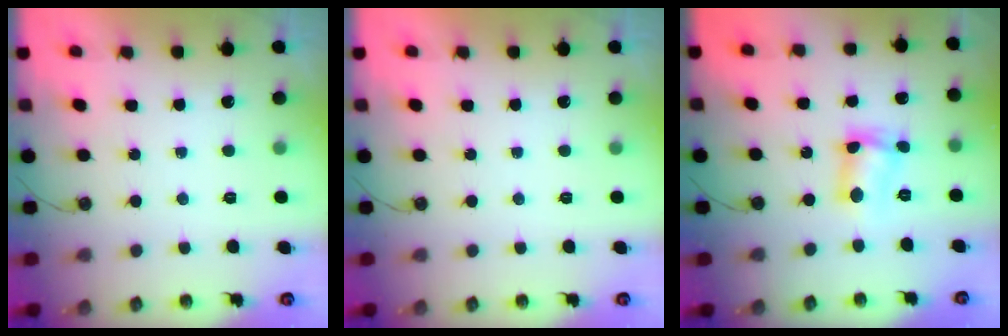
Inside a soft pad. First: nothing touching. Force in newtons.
{"total": 0.0}
{"total": 7.4, "press": 7.4, "slide": 0.6}